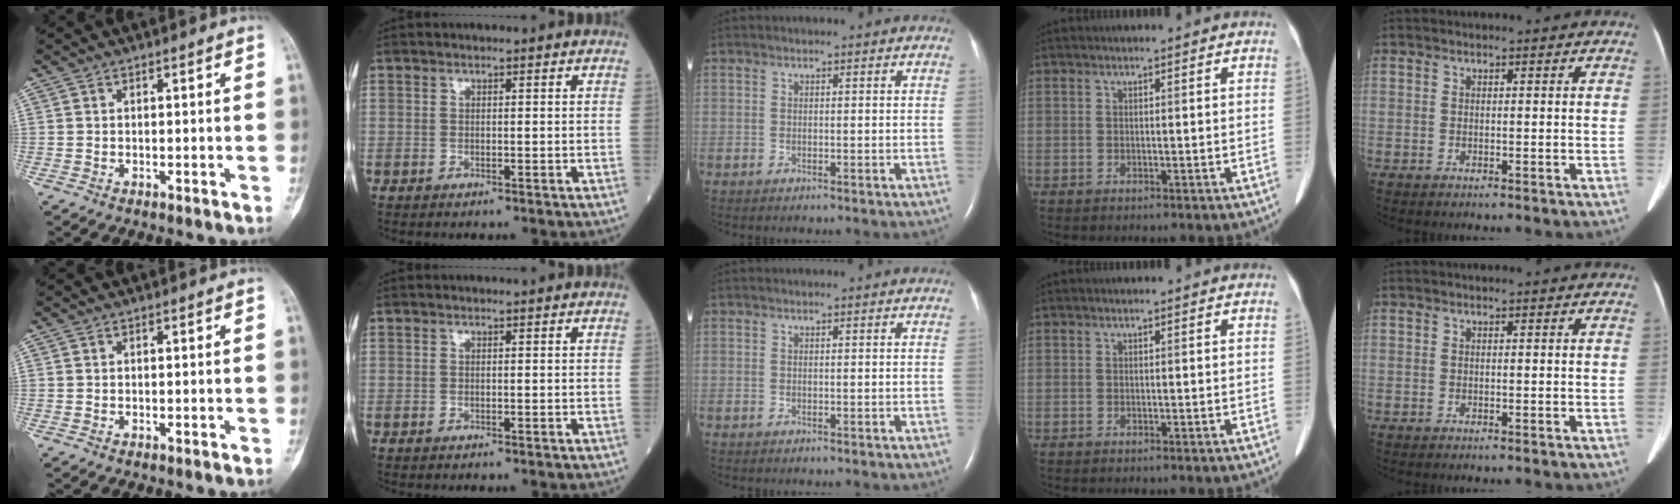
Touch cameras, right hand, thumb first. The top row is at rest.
{}